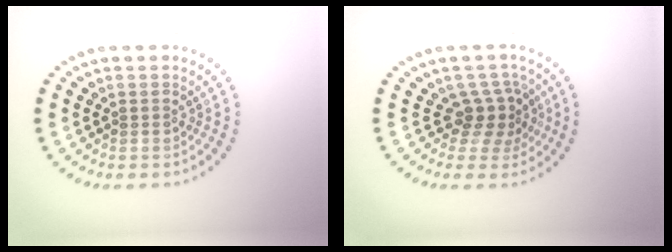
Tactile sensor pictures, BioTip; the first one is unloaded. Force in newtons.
{"total": 2.7, "press": 1.9, "slide": 1.9}